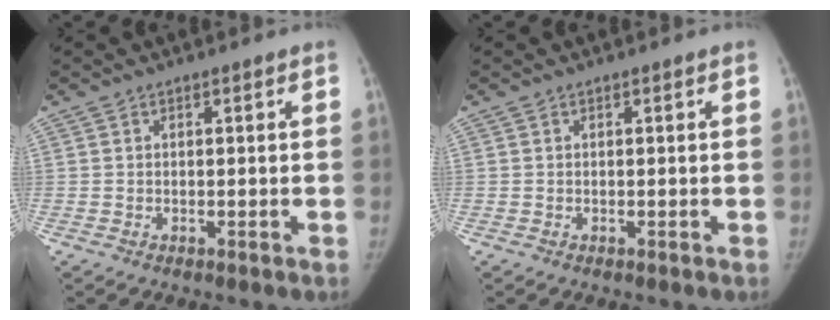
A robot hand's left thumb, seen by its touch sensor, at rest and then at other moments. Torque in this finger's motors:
{"motor_torque": [0.02, 0.00, 0.13, -0.27, 0.01]}